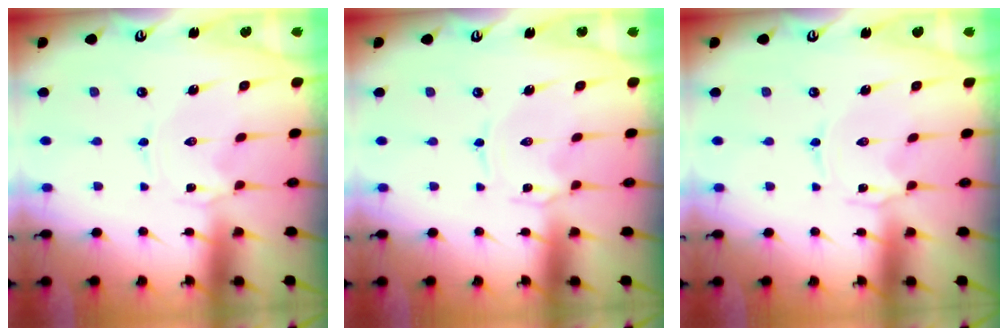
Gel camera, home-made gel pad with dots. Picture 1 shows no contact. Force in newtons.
{"total": 0.7, "press": 0.7, "slide": 0.1}
{"total": 0.0}